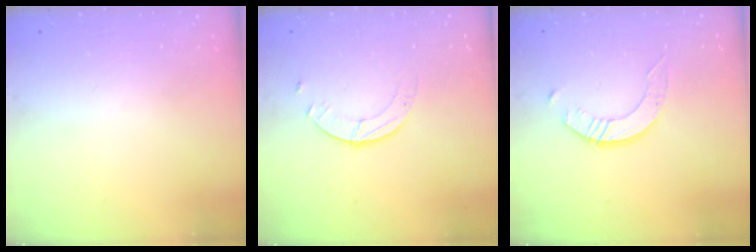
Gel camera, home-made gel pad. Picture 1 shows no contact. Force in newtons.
{"total": 1.4, "press": 1.4, "slide": 0.2}
{"total": 2.9, "press": 2.9, "slide": 0.2}